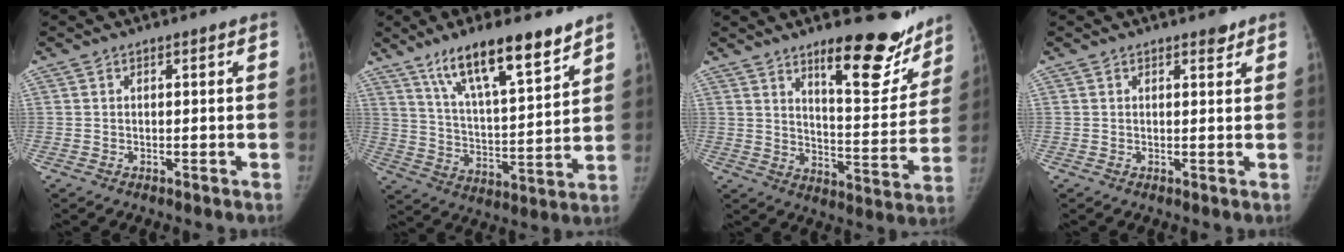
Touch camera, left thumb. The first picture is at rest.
{"total": 16.4, "force": [11.2, 4.0, 11.3], "torque": [-0.171, -0.055, 0.200]}
{"total": 17.1, "force": [12.0, 5.6, 10.9], "torque": [-0.091, -0.095, 0.174]}
{"total": 1.4, "force": [1.1, 0.6, 0.7], "torque": [-0.002, -0.007, 0.013]}